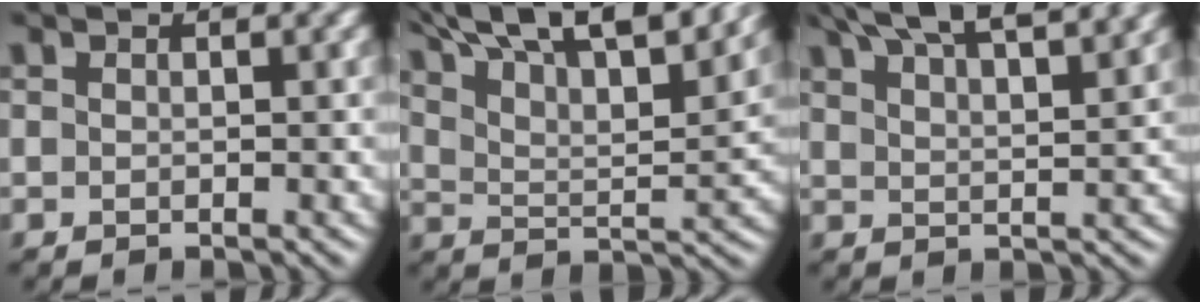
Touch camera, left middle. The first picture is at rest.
{"total": 15.8, "force": [11.7, 4.9, 9.5], "torque": [-0.161, 0.036, 0.154]}
{"total": 11.0, "force": [8.5, 3.1, 6.2], "torque": [-0.084, 0.029, 0.090]}